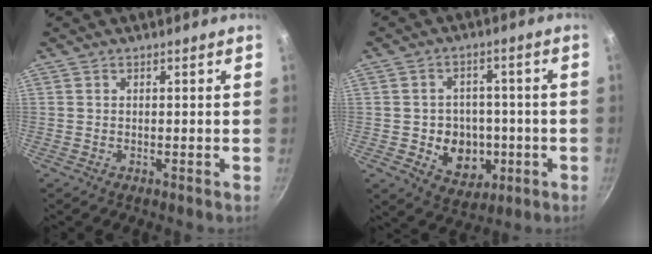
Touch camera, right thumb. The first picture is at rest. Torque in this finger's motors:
{"motor_torque": [-0.22, 0.26, -0.14, -0.12, 0.01]}